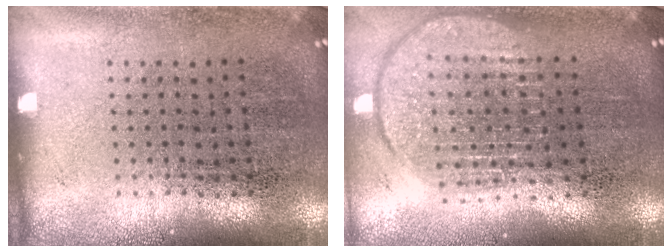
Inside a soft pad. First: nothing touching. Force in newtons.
{"total": 1.8, "press": 1.5, "slide": 1.0}